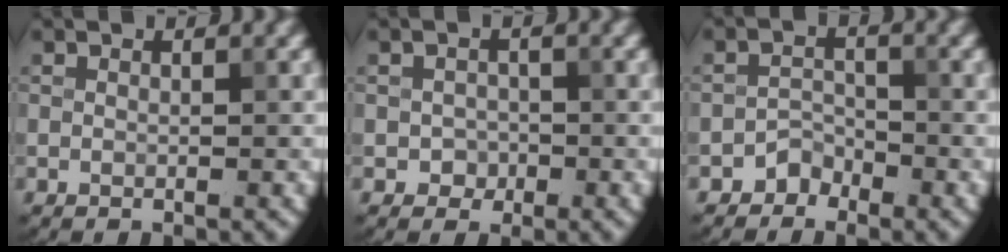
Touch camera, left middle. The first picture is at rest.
{"total": 1.4, "force": [-0.4, 1.3, 0.4], "torque": [-0.001, -0.001, -0.009]}
{"total": 1.6, "force": [-1.3, 0.9, 0.1], "torque": [0.004, 0.011, -0.024]}